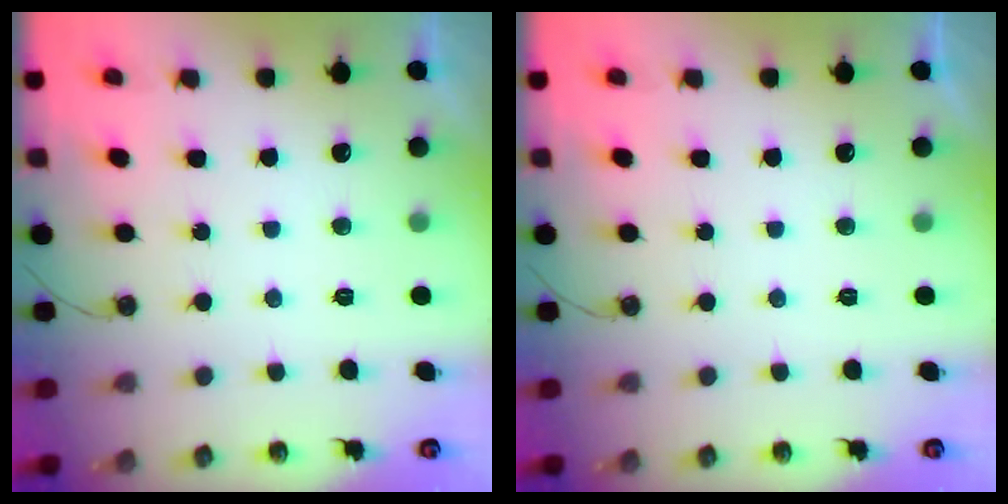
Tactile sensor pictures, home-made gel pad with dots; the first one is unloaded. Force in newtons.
{"total": 0.0}